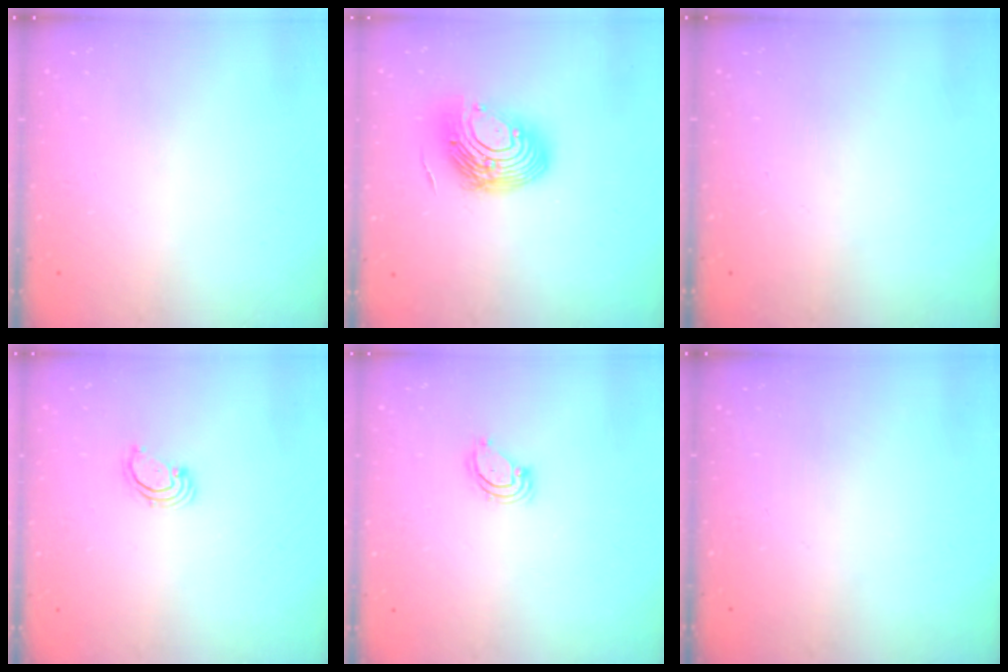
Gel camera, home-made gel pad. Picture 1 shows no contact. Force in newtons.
{"total": 12.7, "press": 12.3, "slide": 2.9}
{"total": 0.0}
{"total": 2.7, "press": 2.7, "slide": 0.3}
{"total": 3.8, "press": 3.8, "slide": 0.2}
{"total": 0.0}